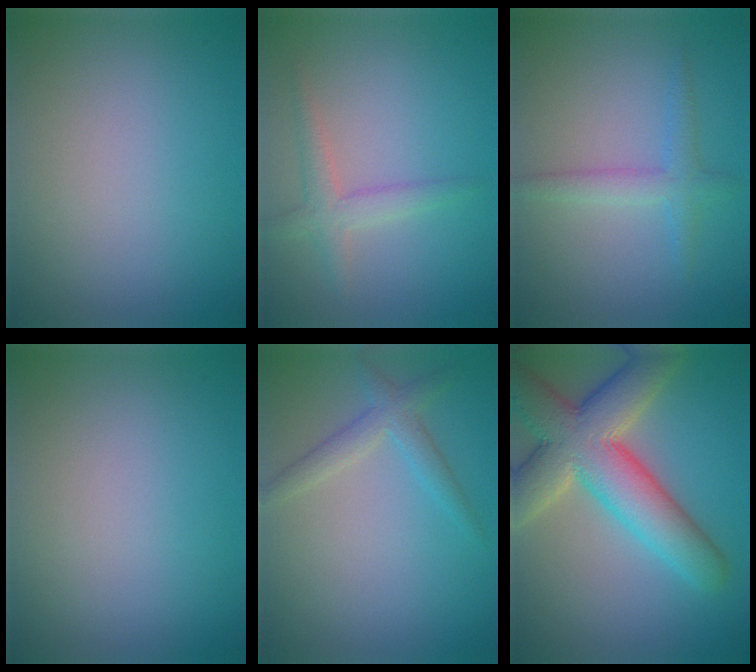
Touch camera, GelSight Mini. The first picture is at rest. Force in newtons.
{"total": 2.5, "press": 2.5, "slide": 0.1}
{"total": 2.3, "press": 2.3, "slide": 0.1}
{"total": 0.0}
{"total": 2.4, "press": 2.4, "slide": 0.2}
{"total": 10.3, "press": 10.2, "slide": 1.0}